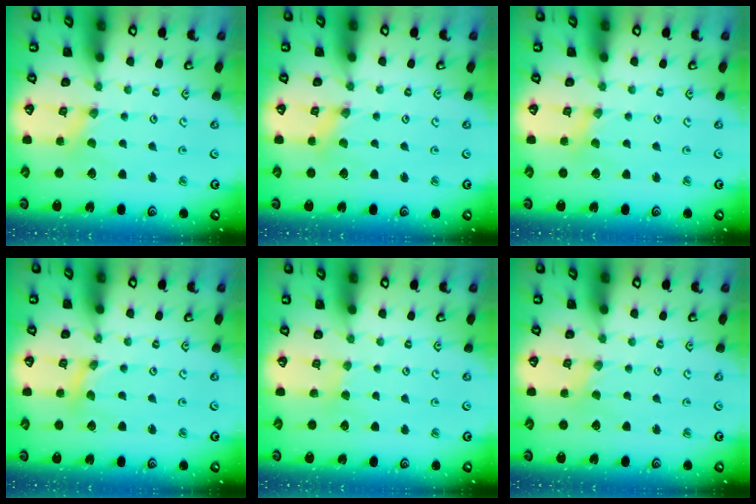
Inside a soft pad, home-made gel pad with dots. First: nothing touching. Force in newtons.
{"total": 0.8, "press": 0.8, "slide": 0.0}
{"total": 0.8, "press": 0.8, "slide": 0.2}
{"total": 0.0}
{"total": 2.0, "press": 2.0, "slide": 0.5}
{"total": 0.0}